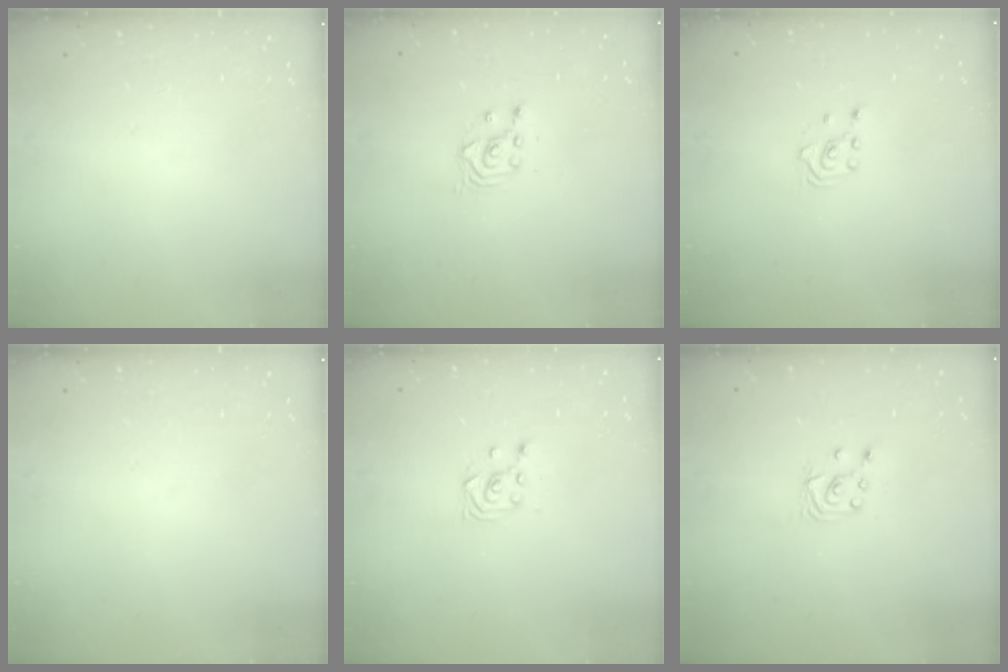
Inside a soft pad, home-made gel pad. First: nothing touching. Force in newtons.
{"total": 2.4, "press": 2.4, "slide": 0.2}
{"total": 1.6, "press": 1.5, "slide": 0.2}
{"total": 0.0}
{"total": 3.7, "press": 3.5, "slide": 1.1}
{"total": 3.4, "press": 3.4, "slide": 0.3}